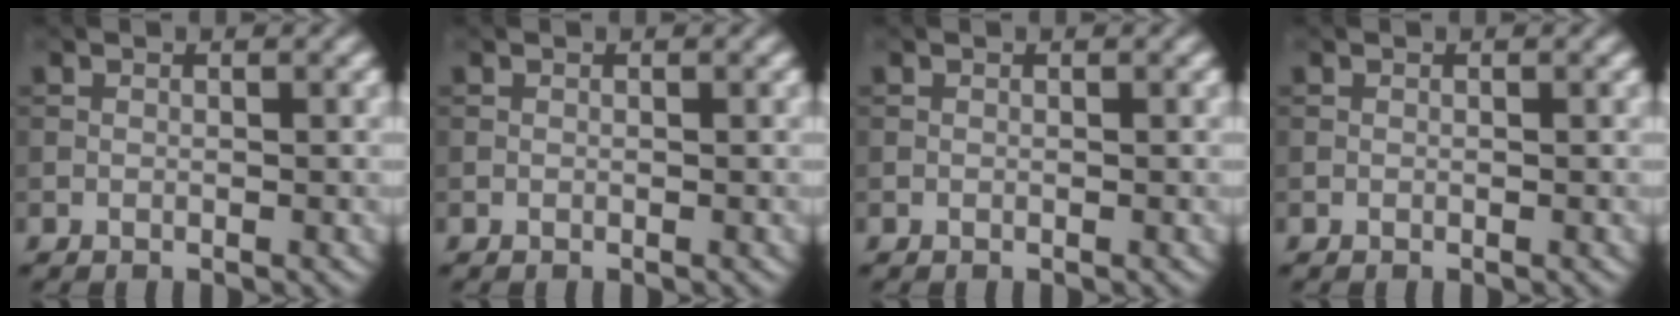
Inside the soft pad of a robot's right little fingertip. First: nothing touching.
{"total": 0.0}
{"total": 0.0}
{"total": 0.0}